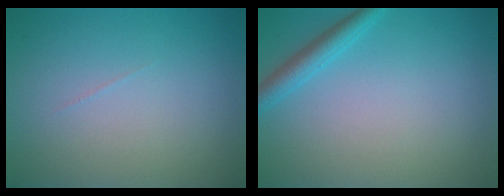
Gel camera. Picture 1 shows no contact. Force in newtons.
{"total": 2.2, "press": 2.2, "slide": 0.1}